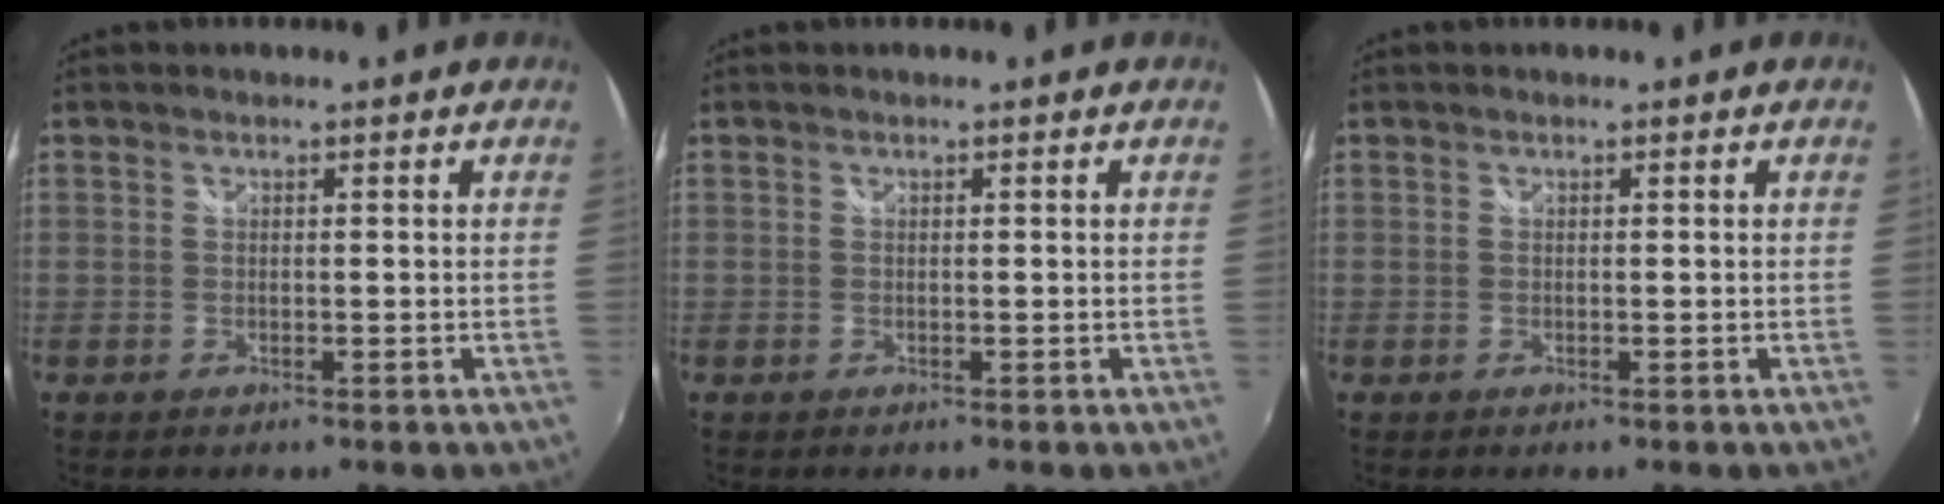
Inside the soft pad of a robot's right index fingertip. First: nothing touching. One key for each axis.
{"total": 0.0}
{"total": 0.0}